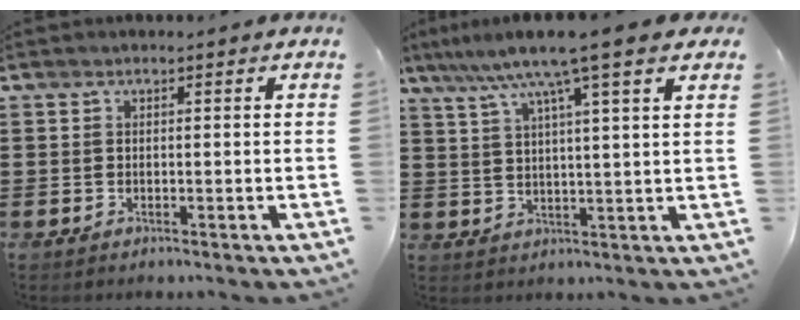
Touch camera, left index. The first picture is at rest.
{"total": 9.1, "force": [6.2, 0.3, 6.6], "torque": [-0.138, -0.020, 0.101]}